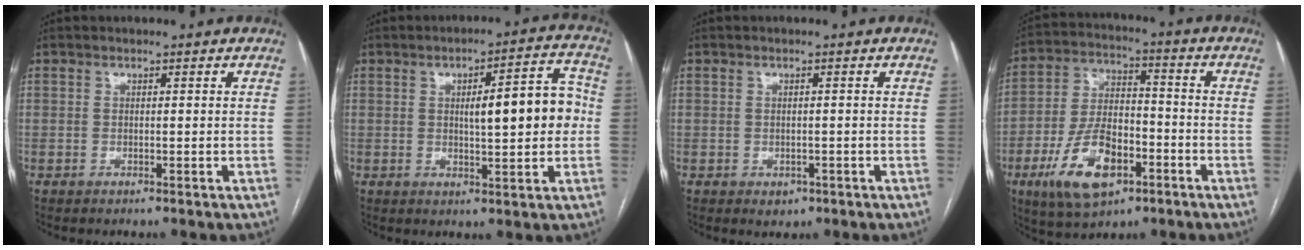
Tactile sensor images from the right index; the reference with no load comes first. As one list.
[{"total": 10.3, "force": [0.6, 2.4, 10.0], "torque": [-0.134, 0.024, 0.010]}, {"total": 1.7, "force": [-0.7, 1.4, 0.7], "torque": [-0.008, 0.001, -0.003]}, {"total": 13.8, "force": [-6.3, 6.6, 10.3], "torque": [-0.208, 0.006, -0.107]}]